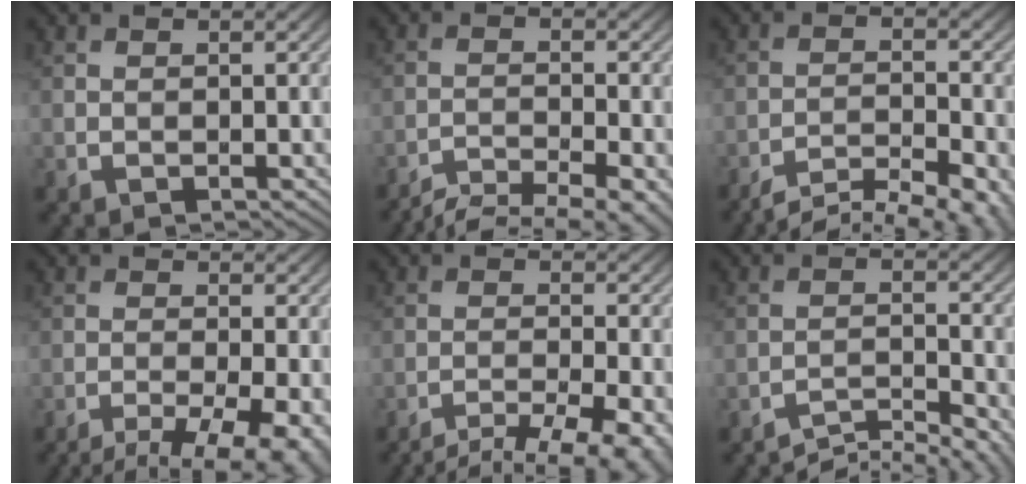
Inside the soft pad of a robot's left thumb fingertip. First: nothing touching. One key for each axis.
{"total": 8.3, "fx": -7.1, "fy": 1.5, "fz": 4.0, "tx": -0.068, "ty": -0.011, "tz": -0.100}
{"total": 10.3, "fx": -8.6, "fy": 2.5, "fz": 5.0, "tx": -0.084, "ty": -0.010, "tz": -0.121}
{"total": 11.2, "fx": -7.6, "fy": 3.7, "fz": 7.3, "tx": -0.114, "ty": -0.030, "tz": -0.082}
{"total": 9.9, "fx": -8.1, "fy": 2.4, "fz": 5.2, "tx": -0.079, "ty": -0.013, "tz": -0.100}
{"total": 5.5, "fx": -4.7, "fy": 1.0, "fz": 2.7, "tx": -0.050, "ty": 0.003, "tz": -0.075}